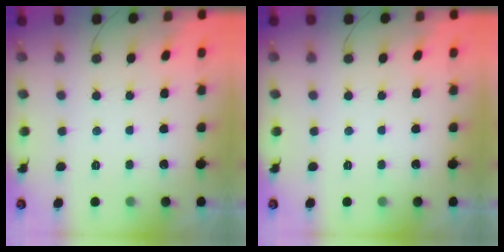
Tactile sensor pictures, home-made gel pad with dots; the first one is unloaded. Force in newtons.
{"total": 0.0}